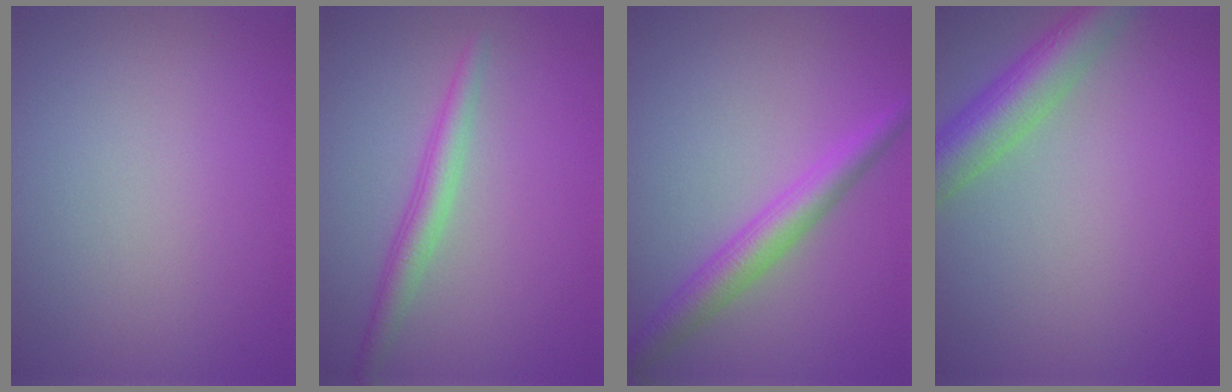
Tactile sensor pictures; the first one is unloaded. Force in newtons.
{"total": 2.5, "press": 2.5, "slide": 0.0}
{"total": 3.9, "press": 3.9, "slide": 0.0}
{"total": 5.5, "press": 5.5, "slide": 0.2}